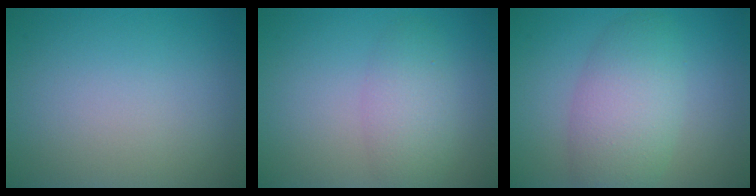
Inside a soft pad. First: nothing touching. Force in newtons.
{"total": 3.0, "press": 3.0, "slide": 0.2}
{"total": 5.3, "press": 5.3, "slide": 0.2}